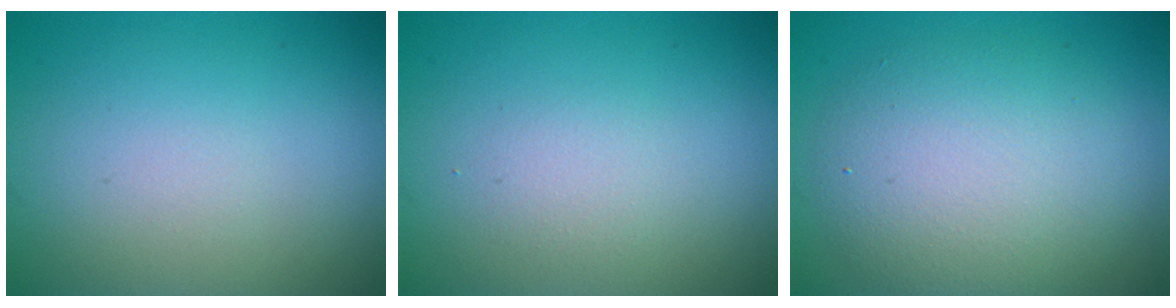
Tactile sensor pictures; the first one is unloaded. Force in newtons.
{"total": 1.4, "press": 1.4, "slide": 0.1}
{"total": 6.2, "press": 6.2, "slide": 0.6}